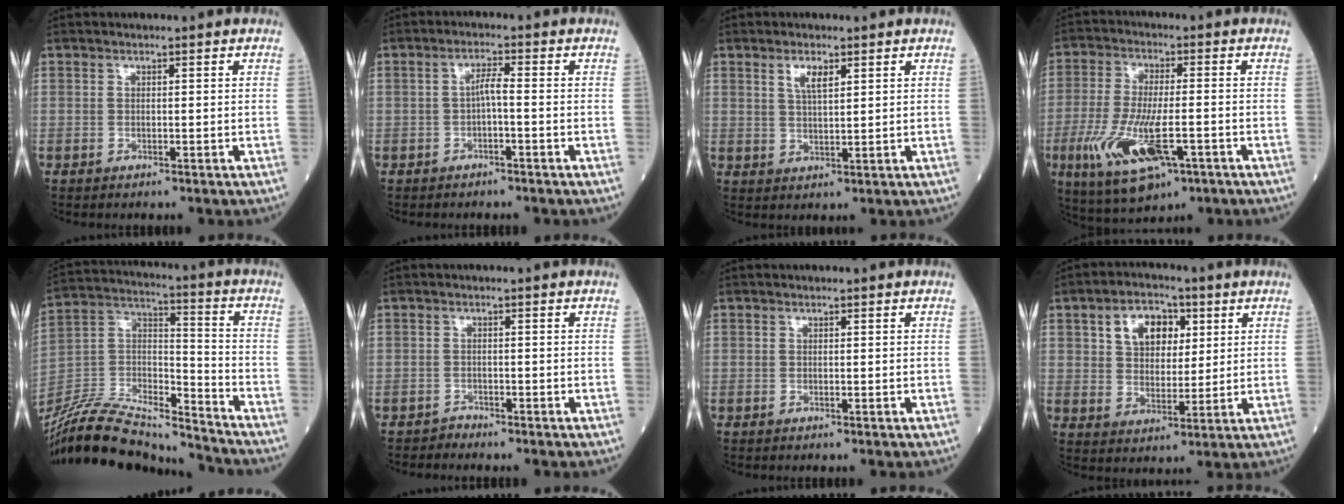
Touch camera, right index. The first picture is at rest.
{"total": 2.3, "force": [-0.6, 0.2, 2.2], "torque": [-0.039, 0.006, -0.012]}
{"total": 3.2, "force": [1.7, 0.8, 2.6], "torque": [-0.053, 0.002, 0.035]}
{"total": 13.1, "force": [-4.8, 4.0, 11.6], "torque": [-0.234, -0.019, -0.074]}
{"total": 21.6, "force": [-20.2, 2.7, 7.0], "torque": [-0.152, 0.014, -0.357]}
{"total": 1.1, "force": [-1.0, 0.1, -0.5], "torque": [0.012, -0.003, -0.020]}
{"total": 0.0}
{"total": 8.2, "force": [3.2, 5.3, 5.4], "torque": [-0.093, 0.019, 0.057]}